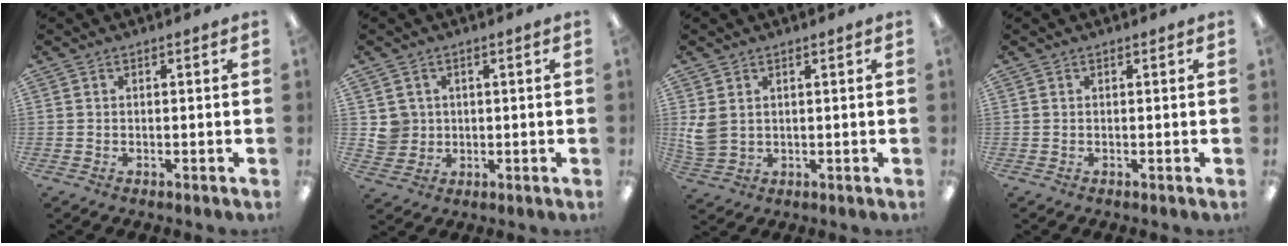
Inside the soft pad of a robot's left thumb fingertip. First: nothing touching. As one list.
[{"total": 4.7, "force": [1.1, 4.6, 0.6], "torque": [-0.009, 0.006, 0.022]}, {"total": 4.7, "force": [1.8, 3.5, 2.5], "torque": [-0.065, -0.002, 0.036]}, {"total": 0.0}]